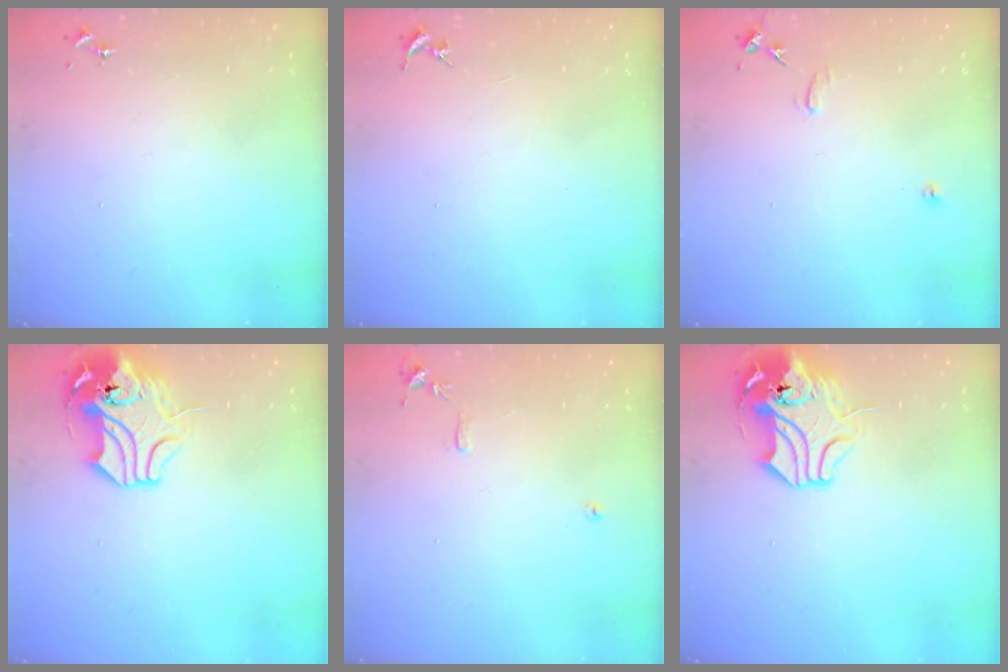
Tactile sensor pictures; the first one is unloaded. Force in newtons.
{"total": 0.0}
{"total": 7.5, "press": 7.5, "slide": 0.6}
{"total": 12.0, "press": 11.8, "slide": 2.2}
{"total": 7.8, "press": 7.8, "slide": 0.8}
{"total": 12.0, "press": 11.8, "slide": 2.2}